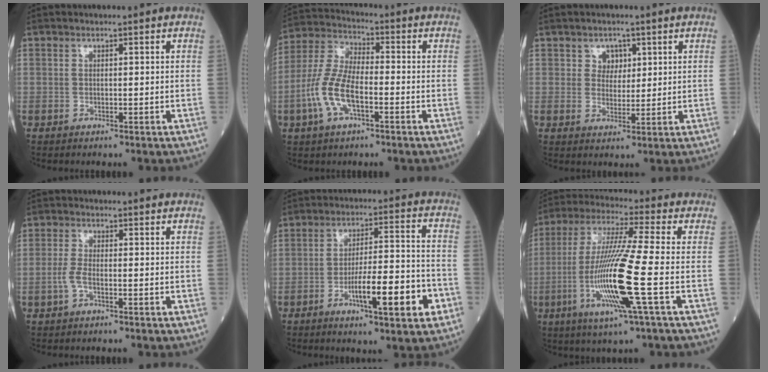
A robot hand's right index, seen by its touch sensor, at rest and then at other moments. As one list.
[{"total": 9.8, "force": [-3.1, 3.8, 8.5], "torque": [-0.197, 0.008, -0.063]}, {"total": 3.0, "force": [1.5, 2.4, 1.0], "torque": [-0.010, 0.002, 0.024]}, {"total": 2.4, "force": [-0.8, 0.7, 2.2], "torque": [-0.054, -0.001, -0.019]}, {"total": 12.1, "force": [-5.0, 1.5, 11.0], "torque": [-0.178, 0.006, -0.072]}, {"total": 15.1, "force": [-3.8, -1.0, 14.5], "torque": [-0.301, -0.017, -0.080]}]